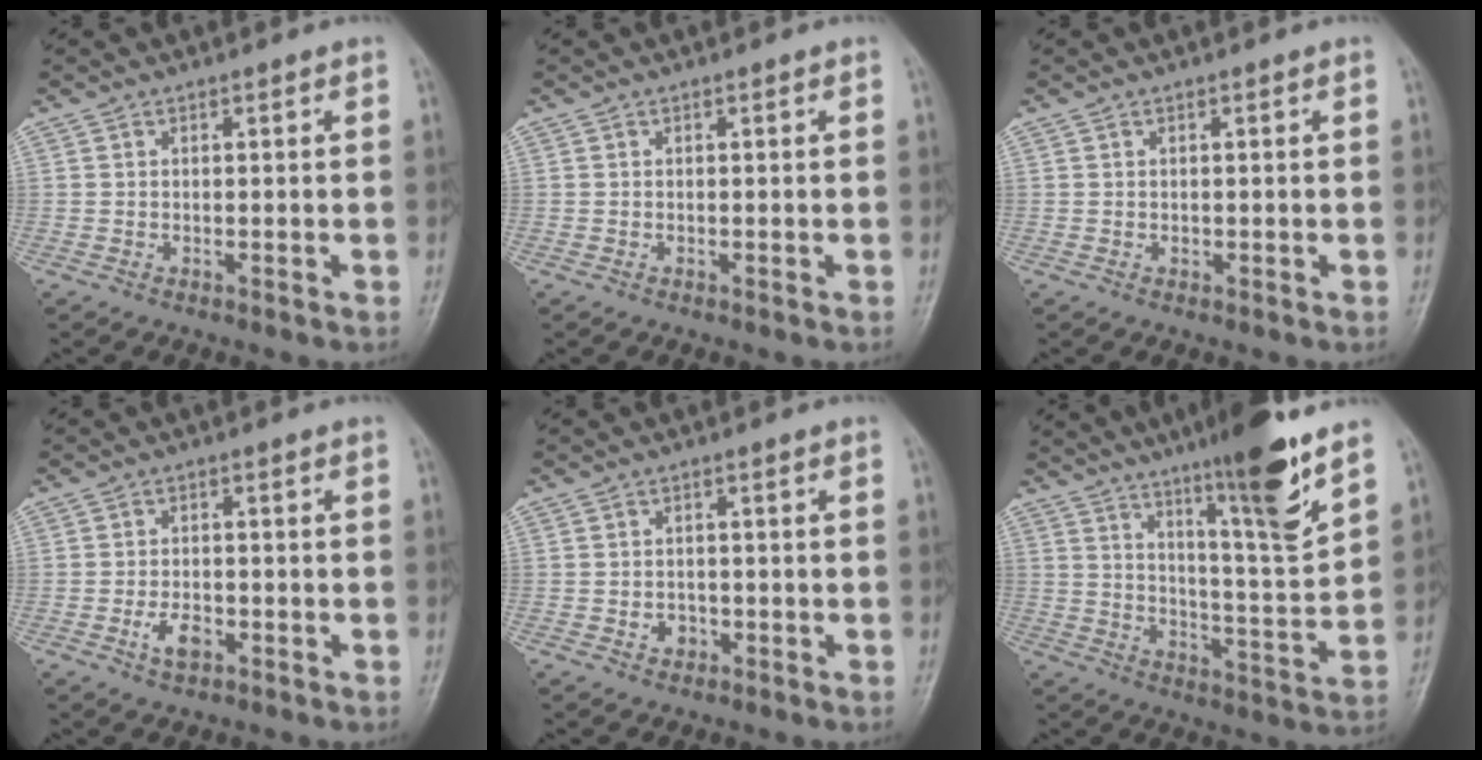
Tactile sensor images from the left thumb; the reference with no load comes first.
{"total": 0.0}
{"total": 0.6, "force": [0.1, 0.4, 0.3], "torque": [-0.006, 0.000, 0.001]}
{"total": 4.1, "force": [-1.6, 2.3, 2.9], "torque": [-0.050, 0.007, -0.028]}
{"total": 2.6, "force": [-0.9, 2.2, 1.2], "torque": [-0.005, 0.007, -0.010]}
{"total": 15.2, "force": [10.0, 1.3, 11.4], "torque": [-0.165, -0.068, 0.161]}